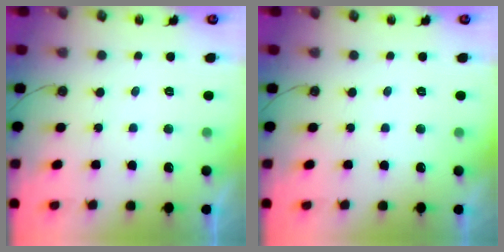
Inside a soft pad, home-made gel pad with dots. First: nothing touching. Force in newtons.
{"total": 0.0}